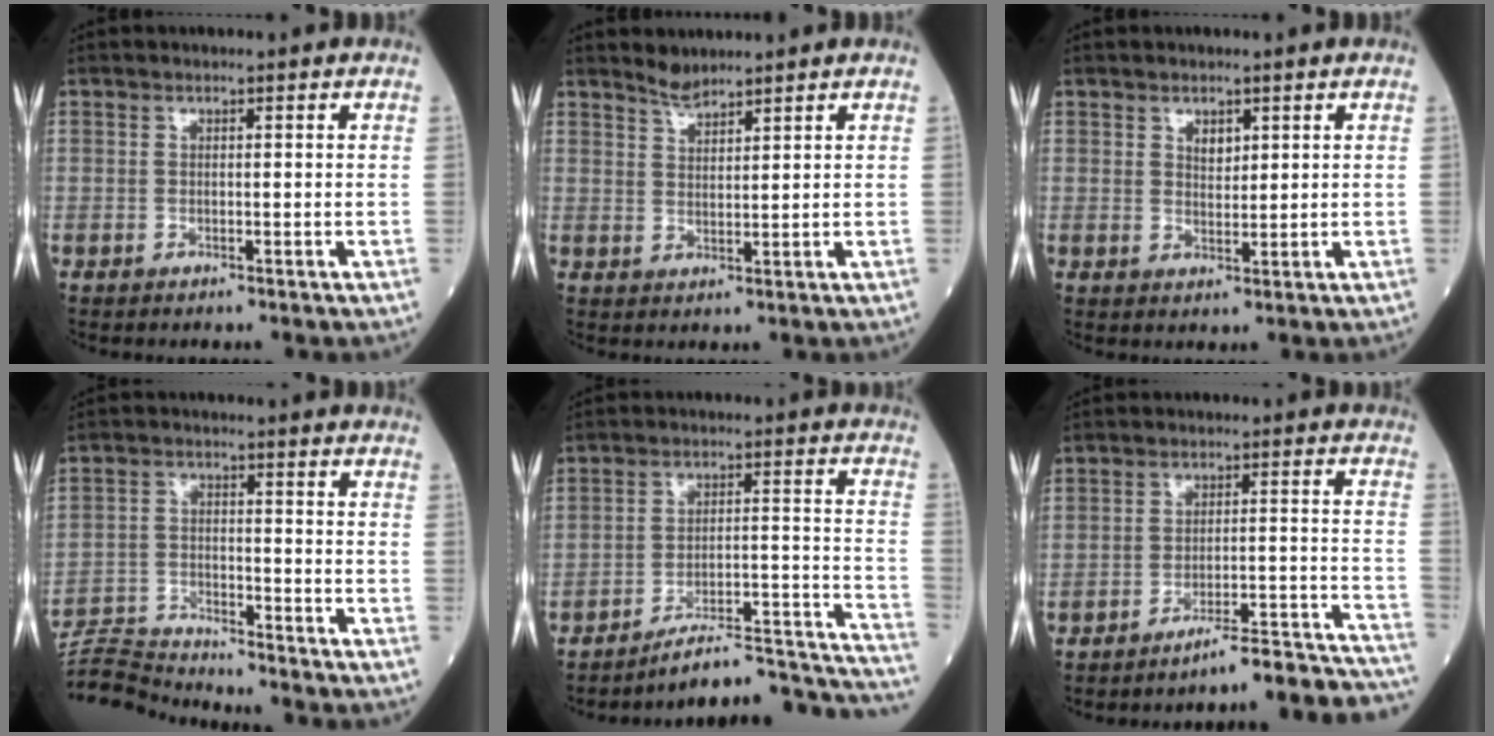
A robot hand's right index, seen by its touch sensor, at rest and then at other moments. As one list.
[{"total": 2.6, "force": [2.6, 0.3, 0.5], "torque": [-0.009, 0.000, 0.048]}, {"total": 2.1, "force": [1.2, 1.2, 1.4], "torque": [-0.022, -0.001, 0.023]}, {"total": 8.0, "force": [-7.9, -1.5, -0.5], "torque": [0.001, -0.003, -0.149]}, {"total": 18.1, "force": [-17.5, -0.1, 4.6], "torque": [-0.015, 0.037, -0.241]}, {"total": 15.9, "force": [-15.5, -1.0, 3.6], "torque": [-0.007, 0.023, -0.202]}]